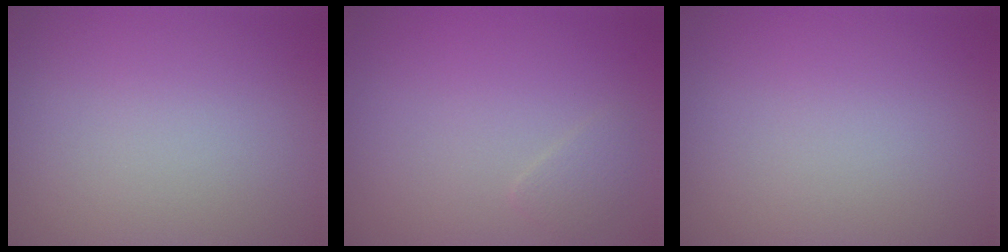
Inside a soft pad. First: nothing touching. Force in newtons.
{"total": 0.9, "press": 0.9, "slide": 0.0}
{"total": 0.0}